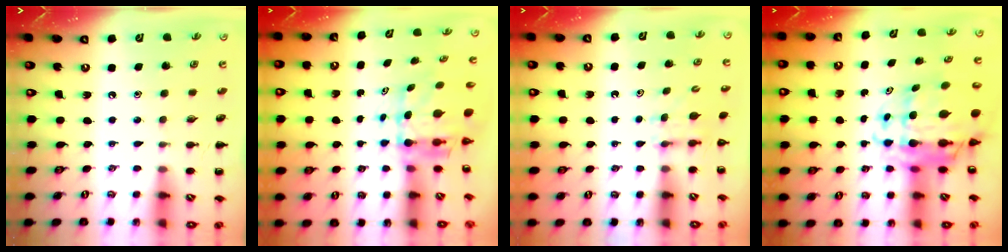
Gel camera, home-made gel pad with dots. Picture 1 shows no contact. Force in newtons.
{"total": 6.4, "press": 6.1, "slide": 2.0}
{"total": 3.4, "press": 3.1, "slide": 1.4}
{"total": 12.2, "press": 11.7, "slide": 3.5}